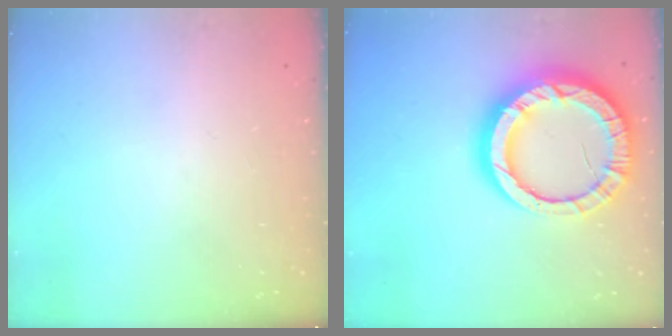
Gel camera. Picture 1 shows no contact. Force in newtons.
{"total": 21.0, "press": 20.9, "slide": 2.2}